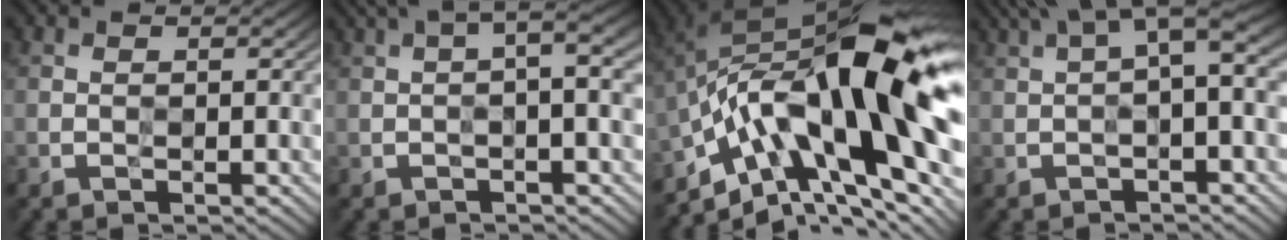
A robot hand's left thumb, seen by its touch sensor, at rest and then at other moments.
{"total": 5.7, "force": [1.3, 1.2, 5.4], "torque": [-0.085, 0.019, 0.018]}
{"total": 19.6, "force": [-4.0, 8.4, 17.2], "torque": [-0.286, 0.019, -0.075]}
{"total": 7.1, "force": [2.2, 1.8, 6.6], "torque": [-0.106, 0.027, 0.037]}